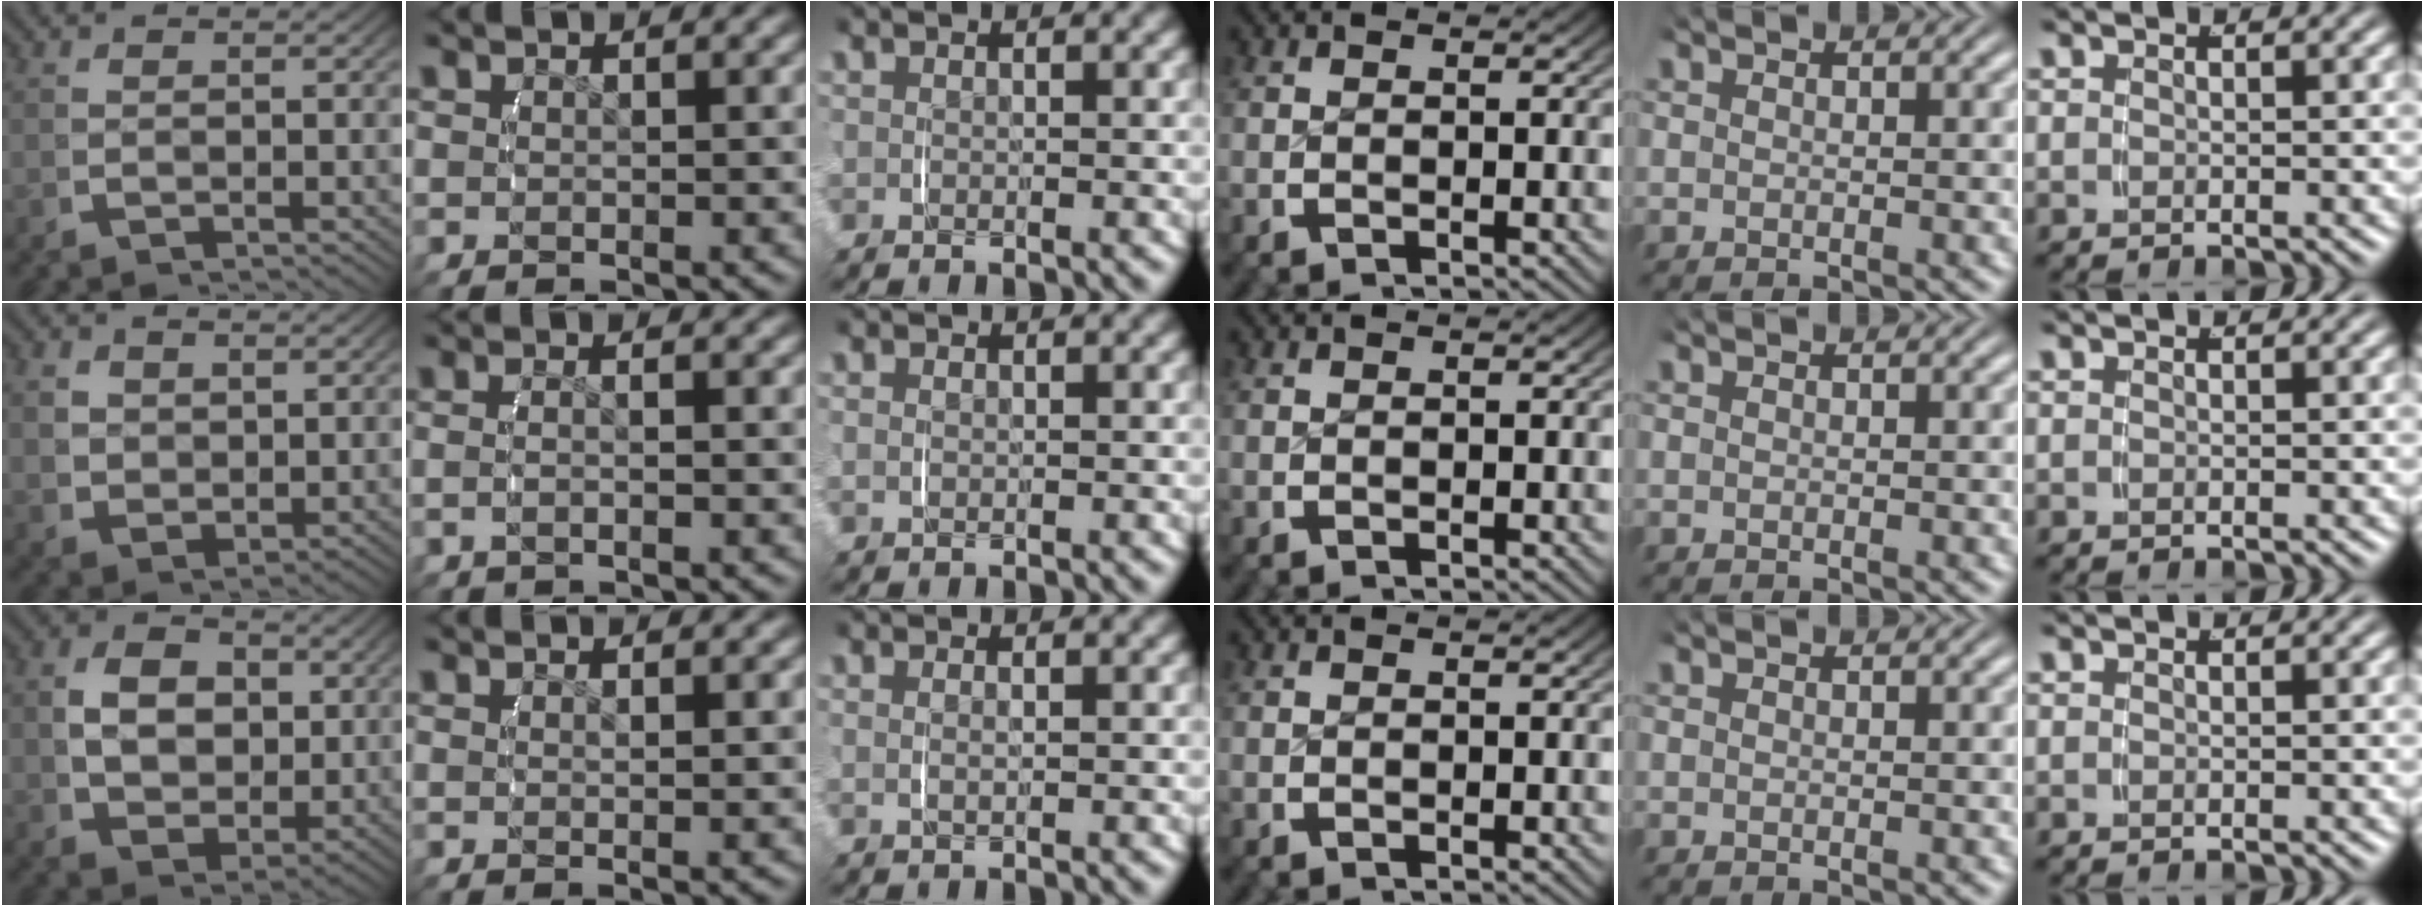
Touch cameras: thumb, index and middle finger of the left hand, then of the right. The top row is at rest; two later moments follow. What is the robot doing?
{"motion": "lift_and_place", "object": "scarf"}